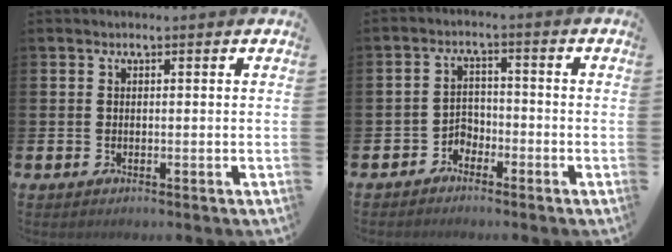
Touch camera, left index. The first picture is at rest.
{"total": 2.6, "force": [-2.3, 1.2, 0.1], "torque": [-0.014, 0.004, -0.052]}